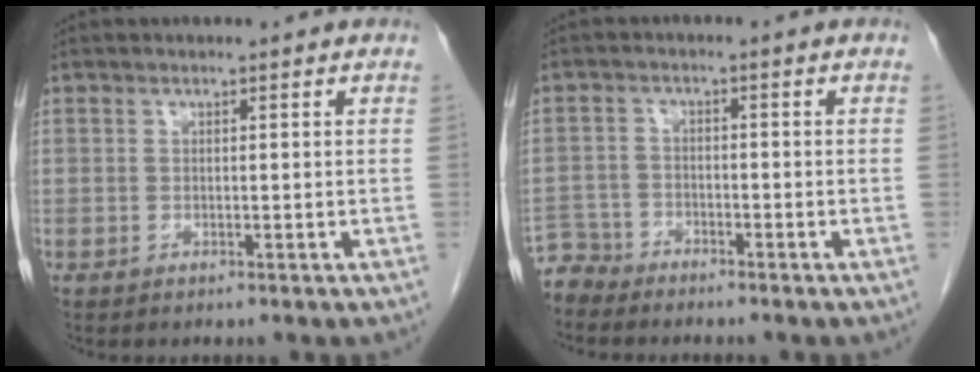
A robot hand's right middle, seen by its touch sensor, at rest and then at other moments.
{"total": 3.8, "force": [-3.5, 0.8, -1.1], "torque": [0.020, -0.007, -0.070]}